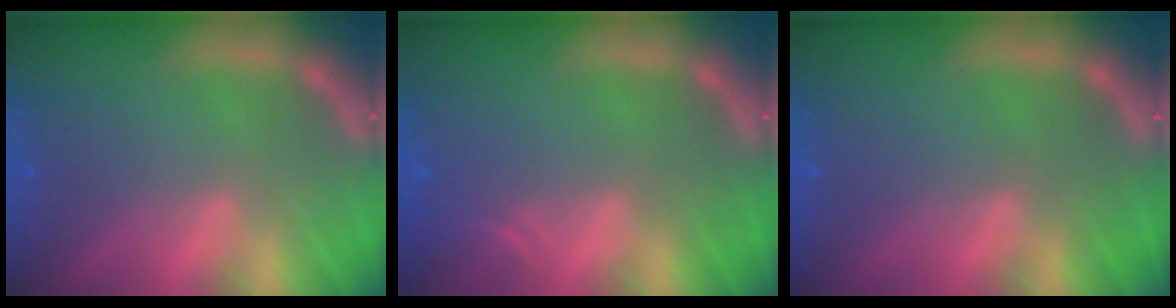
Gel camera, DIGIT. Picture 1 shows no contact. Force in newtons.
{"total": 1.5}
{"total": 0.0}